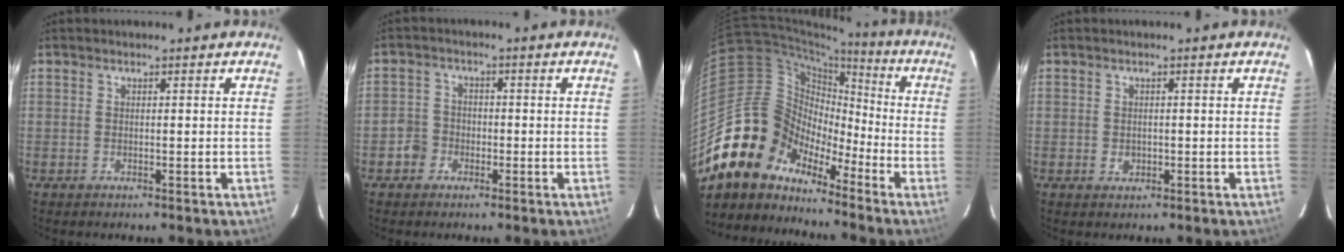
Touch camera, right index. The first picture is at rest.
{"total": 4.1, "force": [-1.9, 3.6, 0.6], "torque": [-0.012, 0.014, -0.035]}
{"total": 15.2, "force": [-11.7, 9.2, 3.2], "torque": [-0.069, 0.041, -0.228]}
{"total": 1.5, "force": [-0.2, 1.4, 0.6], "torque": [-0.008, 0.001, -0.002]}